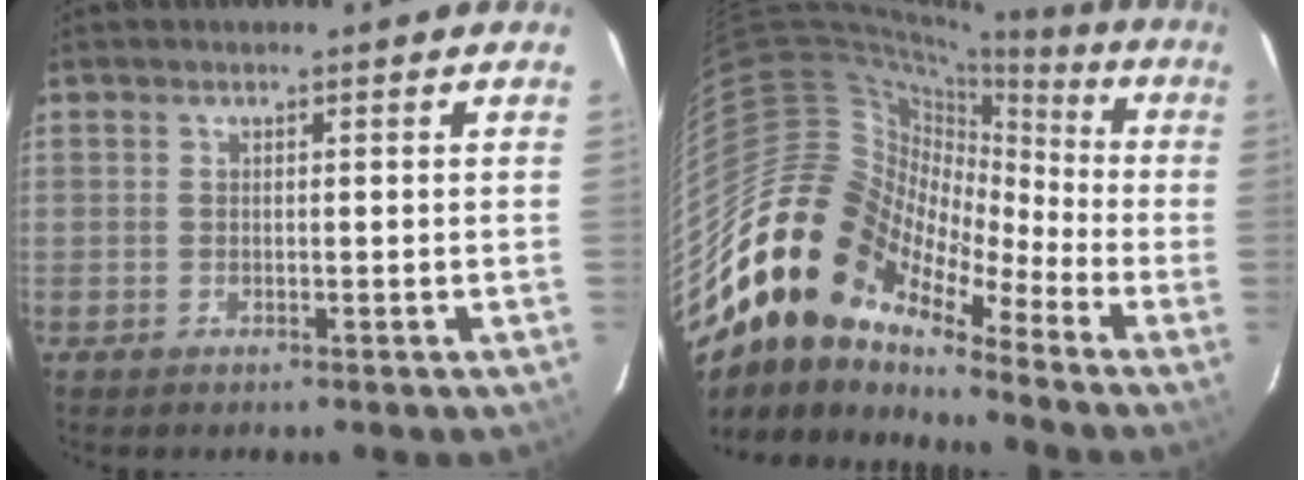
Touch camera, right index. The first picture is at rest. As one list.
[{"total": 16.1, "force": [-10.1, 10.3, 7.3], "torque": [-0.123, 0.011, -0.210]}]